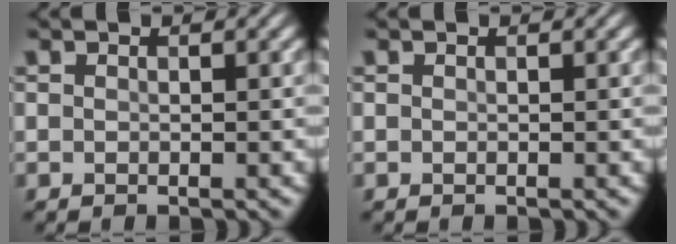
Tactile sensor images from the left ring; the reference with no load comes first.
{"total": 0.0}